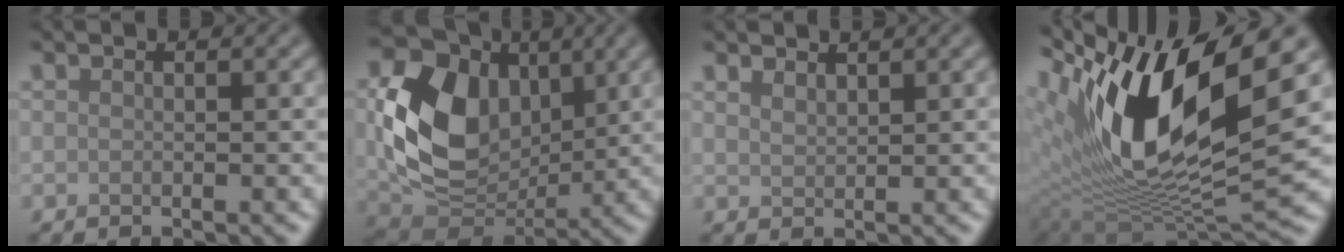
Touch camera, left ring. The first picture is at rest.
{"total": 11.1, "force": [1.5, 8.0, 7.5], "torque": [-0.155, -0.006, 0.027]}
{"total": 1.4, "force": [1.3, 0.2, 0.3], "torque": [-0.008, 0.000, 0.025]}
{"total": 14.9, "force": [4.7, 5.2, 13.1], "torque": [-0.244, -0.008, 0.086]}